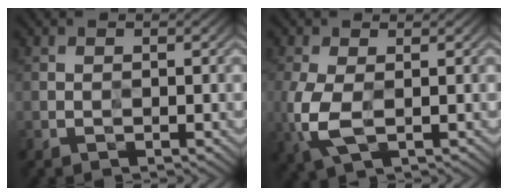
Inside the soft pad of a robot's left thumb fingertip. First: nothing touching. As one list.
[{"total": 5.6, "force": [-0.9, 2.9, 4.6], "torque": [-0.130, -0.007, -0.015]}]